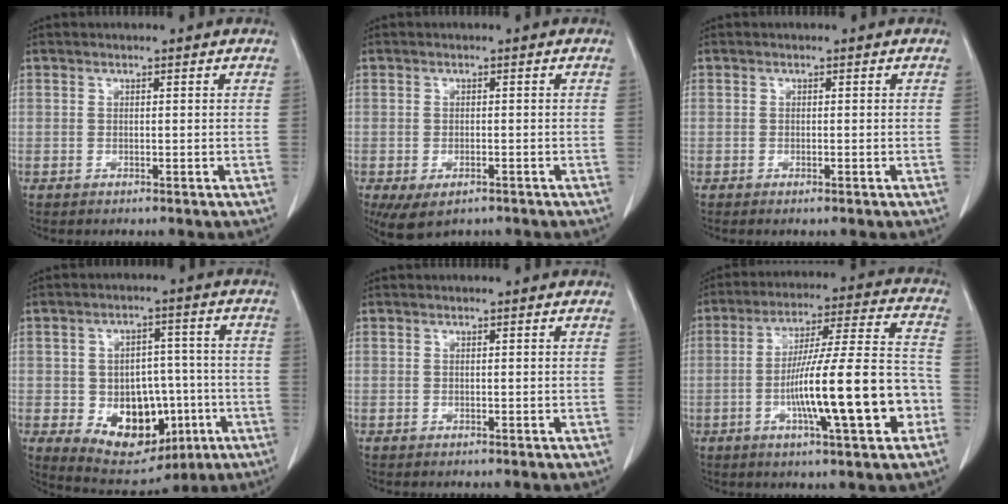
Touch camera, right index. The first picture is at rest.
{"total": 5.9, "force": [-3.6, 2.9, 3.6], "torque": [-0.063, -0.010, -0.054]}
{"total": 0.7, "force": [-0.4, 0.0, 0.5], "torque": [-0.013, -0.002, -0.004]}
{"total": 13.1, "force": [-3.9, 8.8, 8.9], "torque": [-0.134, 0.021, -0.038]}
{"total": 0.0}
{"total": 18.1, "force": [-5.0, 1.5, 17.3], "torque": [-0.284, 0.007, -0.077]}